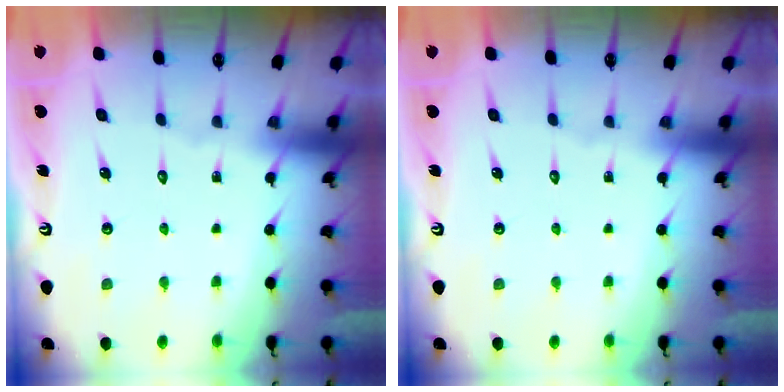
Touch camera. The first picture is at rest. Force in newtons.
{"total": 0.0}